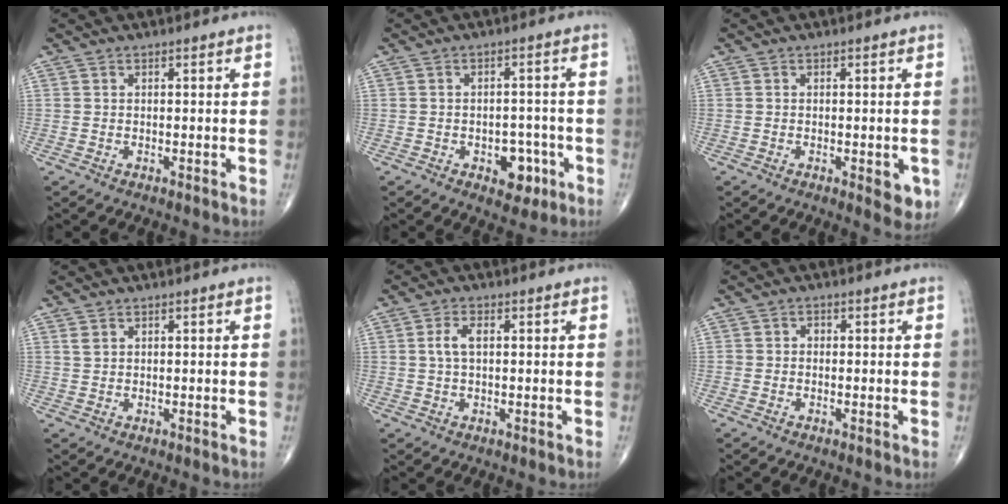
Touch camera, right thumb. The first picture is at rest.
{"total": 6.2, "force": [-2.5, 4.0, 4.0], "torque": [-0.018, 0.020, -0.026]}
{"total": 4.0, "force": [-1.1, 1.6, 3.5], "torque": [-0.028, -0.005, -0.010]}
{"total": 1.2, "force": [0.7, 0.7, 0.6], "torque": [-0.008, 0.003, 0.014]}
{"total": 3.4, "force": [0.6, 1.6, 2.9], "torque": [-0.066, 0.007, 0.010]}
{"total": 1.1, "force": [-0.1, 0.9, 0.5], "torque": [0.001, 0.004, -0.006]}